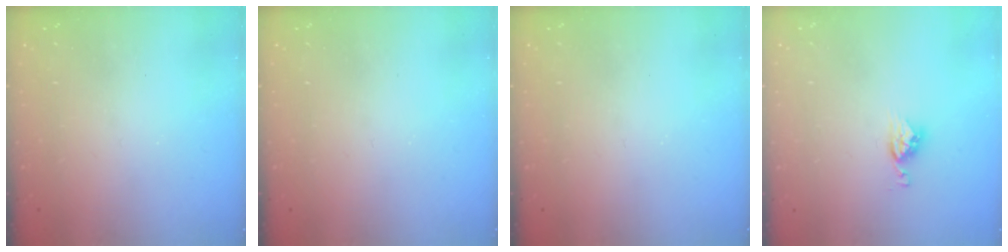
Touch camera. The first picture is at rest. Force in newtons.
{"total": 0.0}
{"total": 0.0}
{"total": 5.3, "press": 5.3, "slide": 0.1}